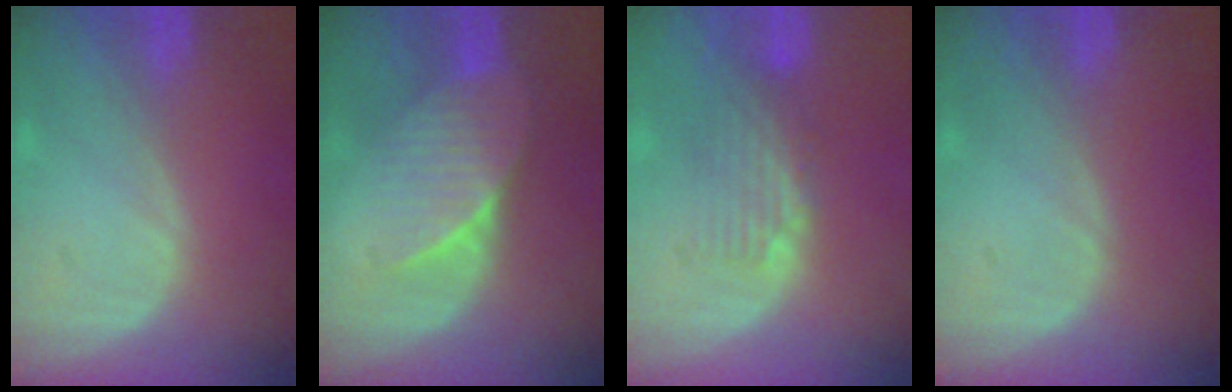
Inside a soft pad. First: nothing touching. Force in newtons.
{"total": 6.7, "press": 6.3, "slide": 2.2}
{"total": 4.7, "press": 3.9, "slide": 2.5}
{"total": 0.0}